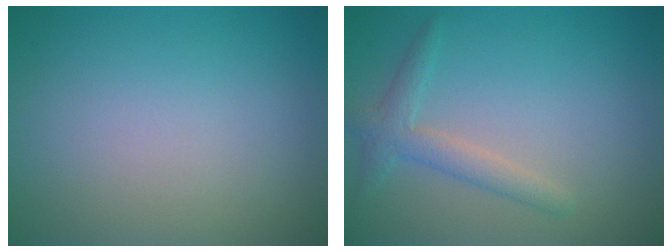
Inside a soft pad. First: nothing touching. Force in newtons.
{"total": 2.3, "press": 2.3, "slide": 0.1}